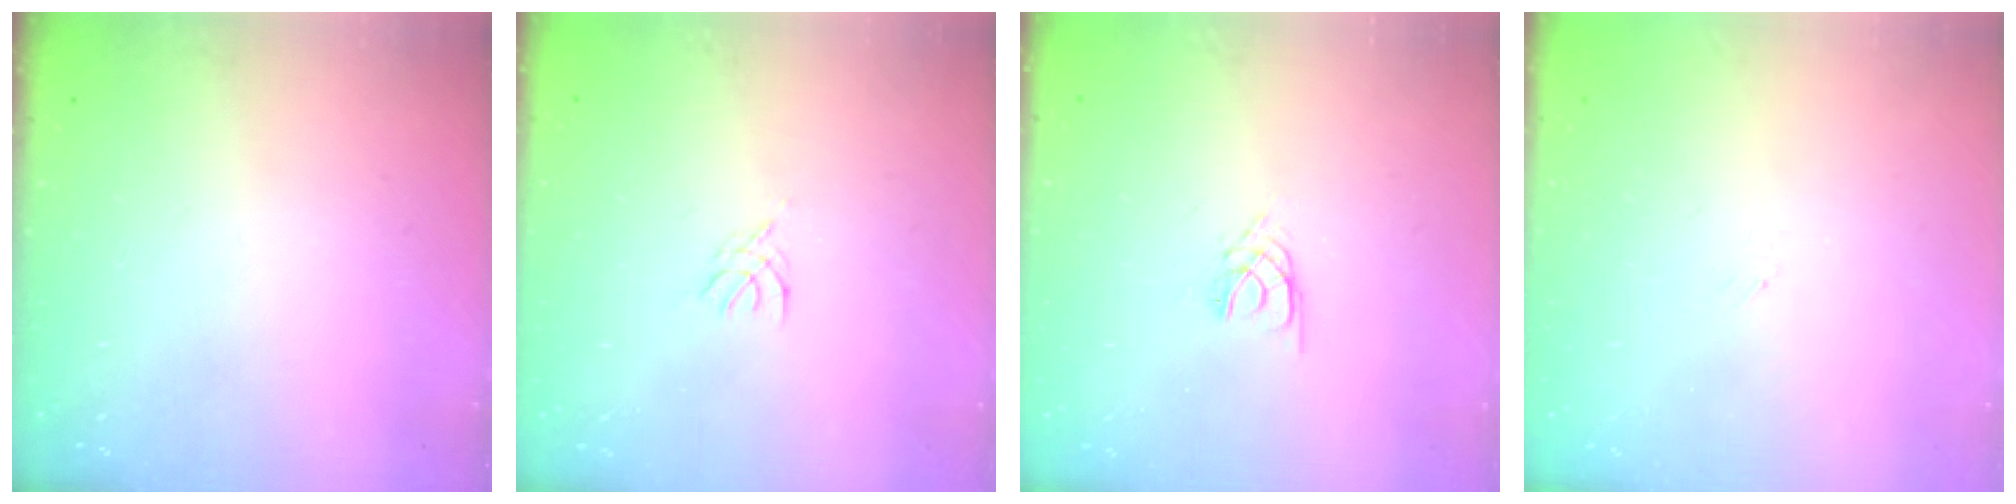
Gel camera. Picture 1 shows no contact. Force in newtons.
{"total": 1.2, "press": 1.2, "slide": 0.3}
{"total": 2.1, "press": 2.1, "slide": 0.3}
{"total": 1.5, "press": 1.4, "slide": 0.3}